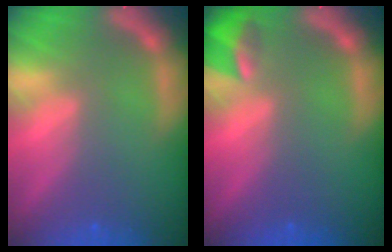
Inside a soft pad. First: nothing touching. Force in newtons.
{"total": 2.9}